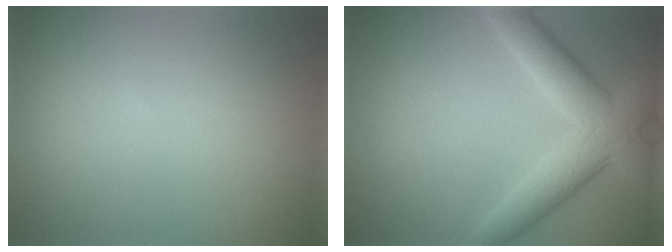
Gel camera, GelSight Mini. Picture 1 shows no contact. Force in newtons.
{"total": 6.0, "press": 6.0, "slide": 0.3}